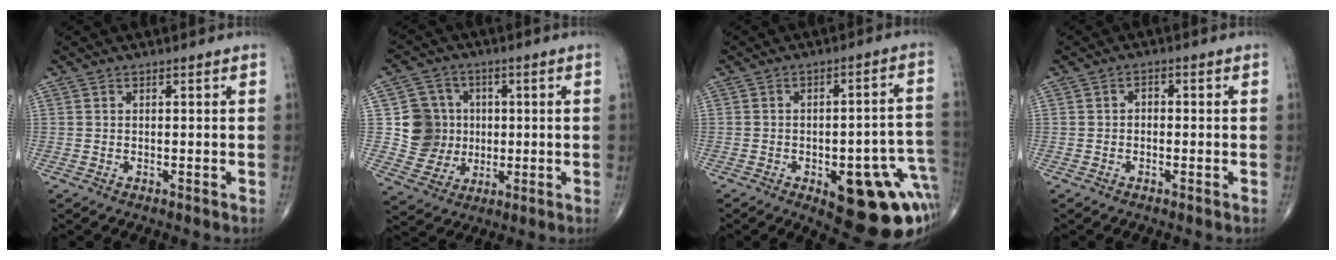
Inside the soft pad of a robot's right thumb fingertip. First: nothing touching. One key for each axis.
{"total": 9.7, "fx": 0.4, "fy": 9.4, "fz": 2.6, "tx": -0.003, "ty": 0.009, "tz": 0.010}
{"total": 19.9, "fx": -6.7, "fy": 7.4, "fz": 17.3, "tx": -0.151, "ty": 0.032, "tz": -0.063}
{"total": 1.6, "fx": -0.2, "fy": 1.2, "fz": 1.1, "tx": -0.007, "ty": 0.008, "tz": -0.008}